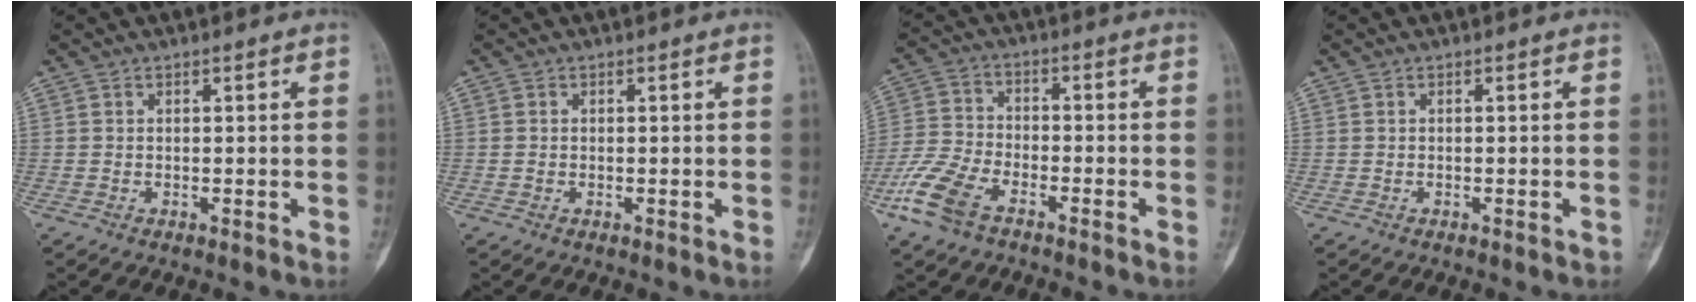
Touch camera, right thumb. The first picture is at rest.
{"total": 0.7, "force": [0.0, 0.6, 0.3], "torque": [0.000, 0.003, 0.001]}
{"total": 10.3, "force": [-6.1, 5.1, 6.5], "torque": [-0.152, 0.014, -0.127]}
{"total": 0.7, "force": [-0.4, 0.3, 0.4], "torque": [-0.005, 0.004, -0.002]}